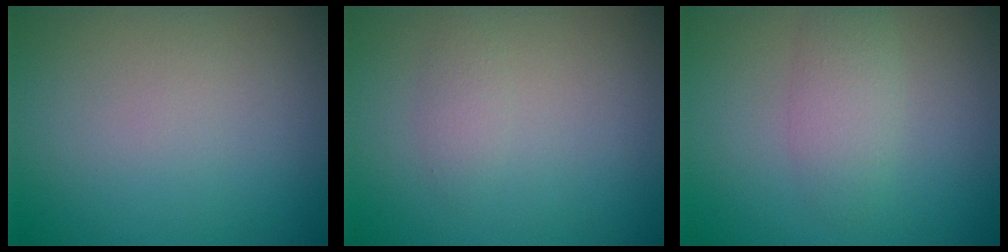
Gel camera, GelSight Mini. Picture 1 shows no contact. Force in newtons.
{"total": 1.1, "press": 1.1, "slide": 0.1}
{"total": 2.4, "press": 2.4, "slide": 0.1}